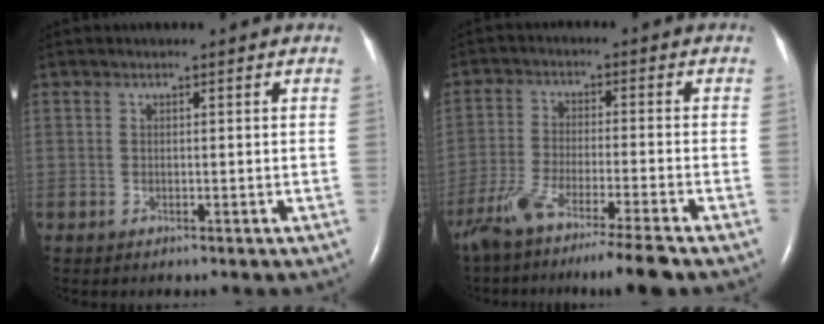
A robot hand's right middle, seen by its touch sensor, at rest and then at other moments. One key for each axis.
{"total": 11.7, "fx": -9.4, "fy": -1.1, "fz": 6.9, "tx": -0.113, "ty": -0.036, "tz": -0.155}